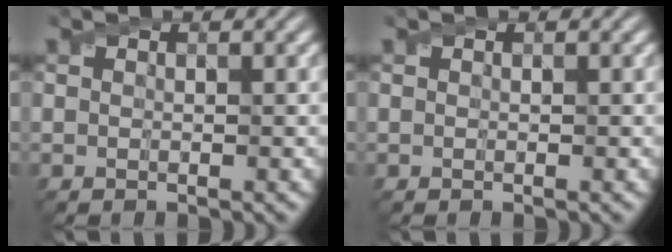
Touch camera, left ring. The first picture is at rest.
{"total": 0.0}